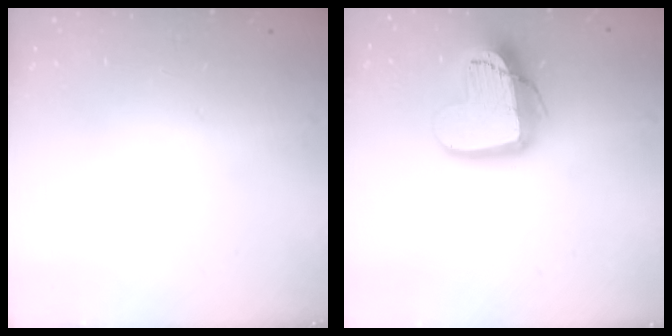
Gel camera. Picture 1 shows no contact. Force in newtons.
{"total": 16.2, "press": 16.1, "slide": 1.3}